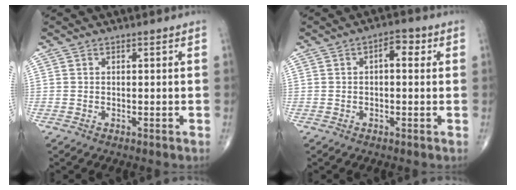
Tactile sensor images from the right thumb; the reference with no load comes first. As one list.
[{"total": 3.8, "force": [0.9, 1.9, 3.2], "torque": [-0.035, 0.011, 0.004]}]